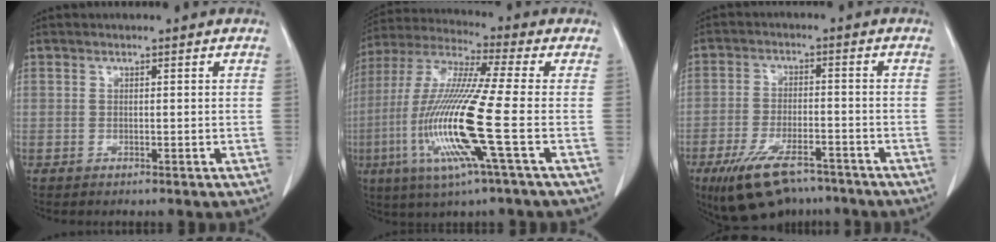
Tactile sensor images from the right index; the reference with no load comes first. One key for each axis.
{"total": 16.7, "fx": -4.3, "fy": -0.5, "fz": 16.1, "tx": -0.339, "ty": -0.018, "tz": -0.093}
{"total": 11.6, "fx": -8.3, "fy": 4.4, "fz": 6.8, "tx": -0.130, "ty": -0.006, "tz": -0.137}